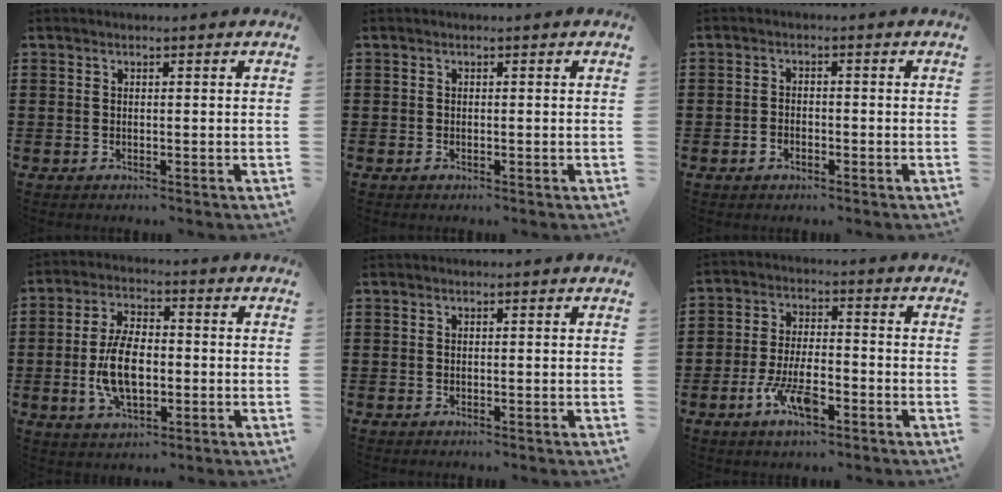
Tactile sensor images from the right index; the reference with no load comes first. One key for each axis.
{"total": 0.0}
{"total": 1.4, "fx": -0.9, "fy": 0.9, "fz": 0.5, "tx": -0.011, "ty": -0.001, "tz": -0.019}
{"total": 8.9, "fx": -1.4, "fy": 4.6, "fz": 7.5, "tx": -0.164, "ty": 0.001, "tz": -0.029}
{"total": 0.0}
{"total": 7.3, "fx": -3.9, "fy": 3.0, "fz": 5.4, "tx": -0.118, "ty": 0.004, "tz": -0.074}